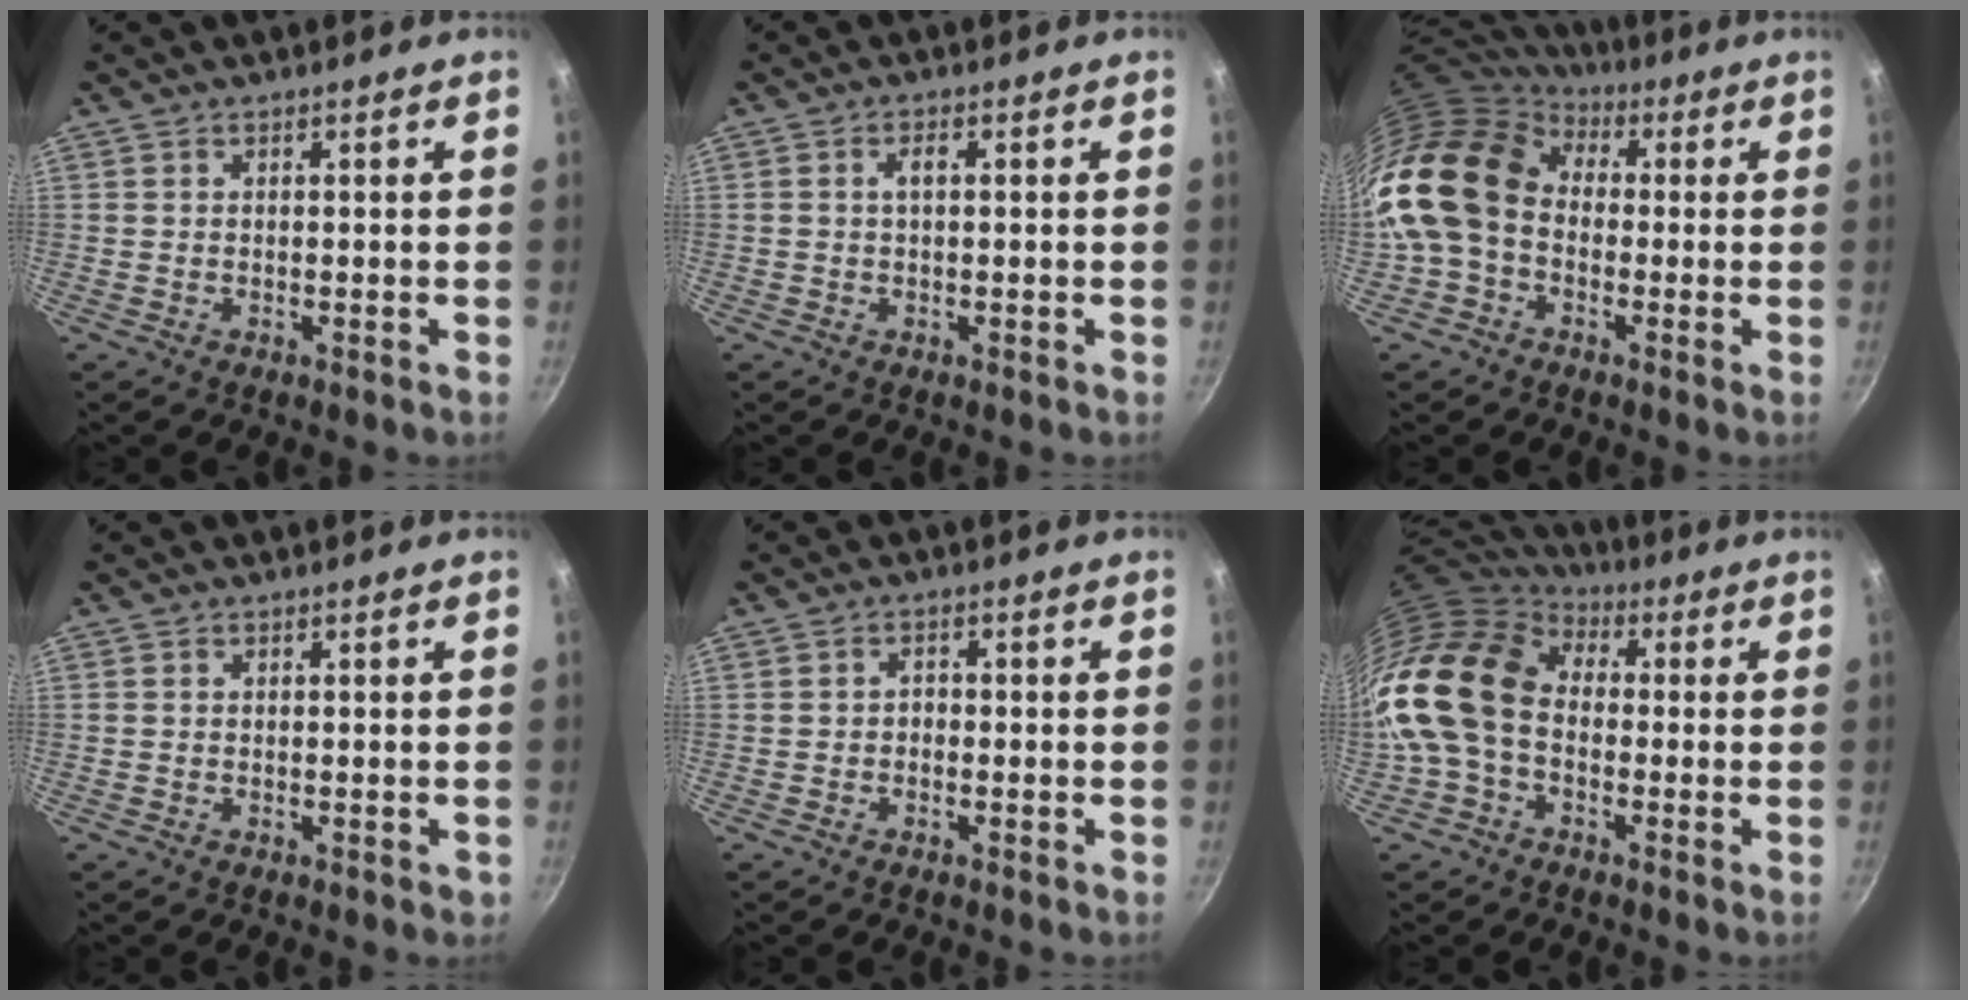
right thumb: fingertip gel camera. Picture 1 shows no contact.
{"total": 1.8, "force": [0.2, 0.8, 1.6], "torque": [-0.031, 0.007, 0.003]}
{"total": 16.2, "force": [0.4, 12.3, 10.5], "torque": [-0.186, 0.036, -0.011]}
{"total": 0.7, "force": [-0.1, 0.5, 0.4], "torque": [-0.002, 0.002, -0.001]}
{"total": 1.5, "force": [-0.5, 1.1, 0.8], "torque": [-0.010, 0.008, -0.011]}
{"total": 17.1, "force": [-0.2, 12.3, 12.0], "torque": [-0.215, 0.036, -0.020]}